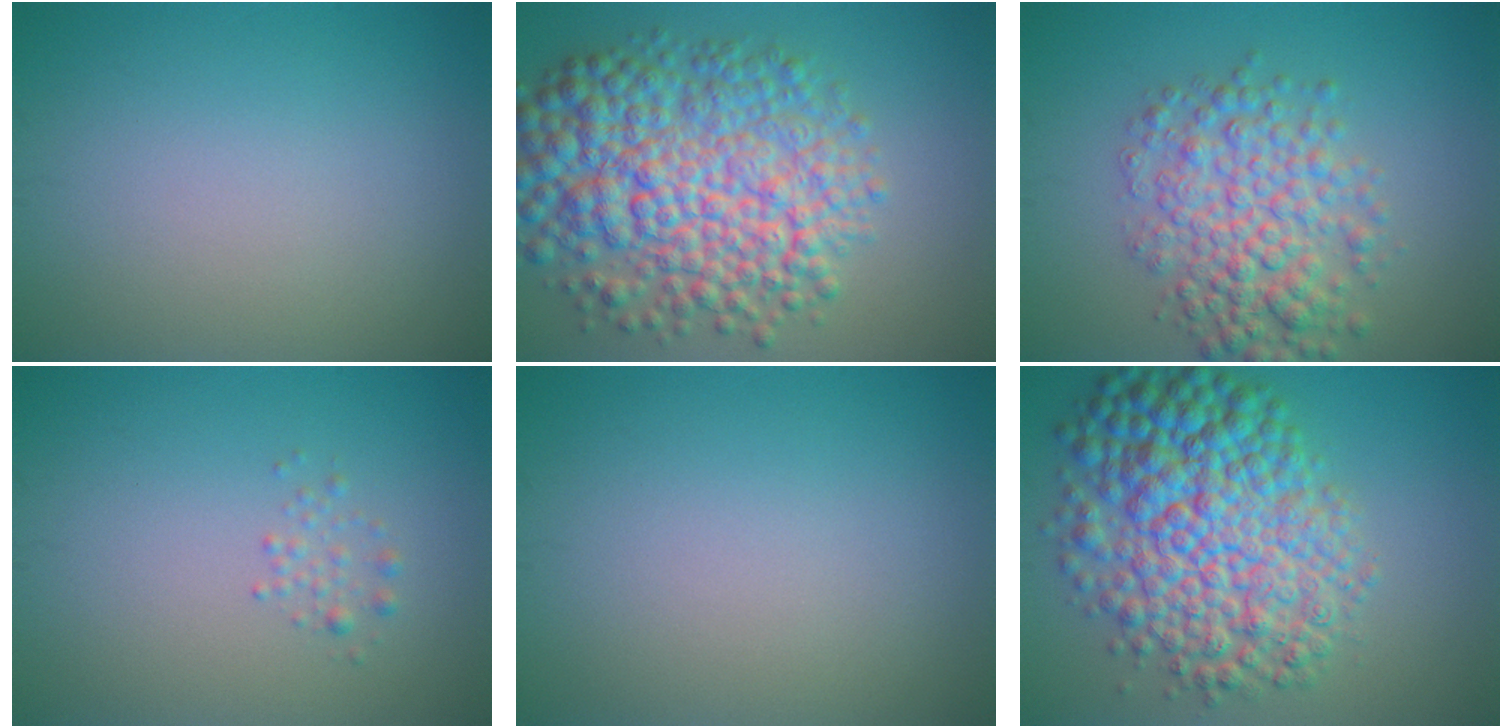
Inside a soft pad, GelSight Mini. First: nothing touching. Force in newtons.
{"total": 10.7, "press": 10.7, "slide": 0.2}
{"total": 5.9, "press": 5.9, "slide": 0.1}
{"total": 1.0, "press": 1.0, "slide": 0.0}
{"total": 0.0}
{"total": 10.8, "press": 10.8, "slide": 0.2}